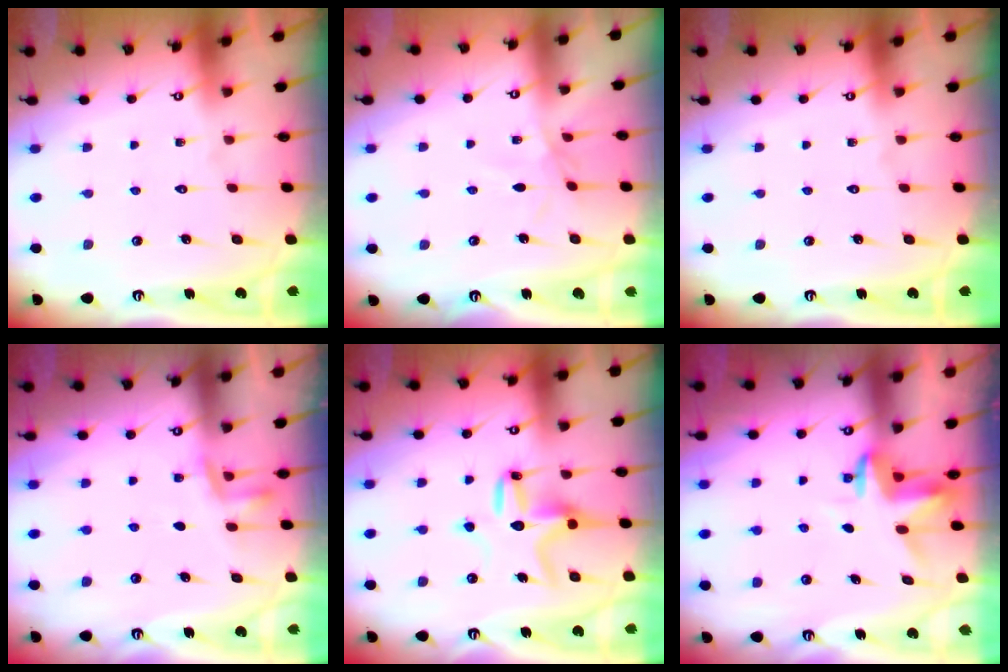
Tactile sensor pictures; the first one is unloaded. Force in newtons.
{"total": 2.2, "press": 2.1, "slide": 0.5}
{"total": 0.0}
{"total": 4.3, "press": 4.2, "slide": 0.9}
{"total": 11.6, "press": 11.6, "slide": 0.3}
{"total": 3.6, "press": 3.6, "slide": 0.2}